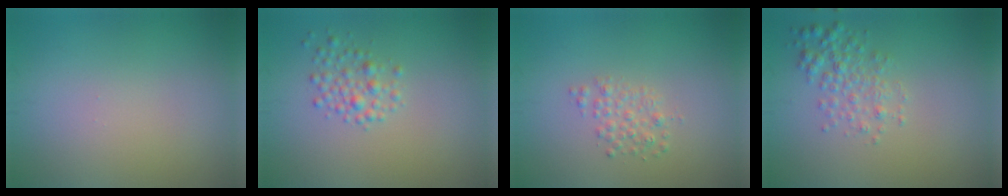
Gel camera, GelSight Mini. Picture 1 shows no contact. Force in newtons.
{"total": 1.9, "press": 1.9, "slide": 0.1}
{"total": 1.5, "press": 1.5, "slide": 0.0}
{"total": 2.4, "press": 2.4, "slide": 0.1}